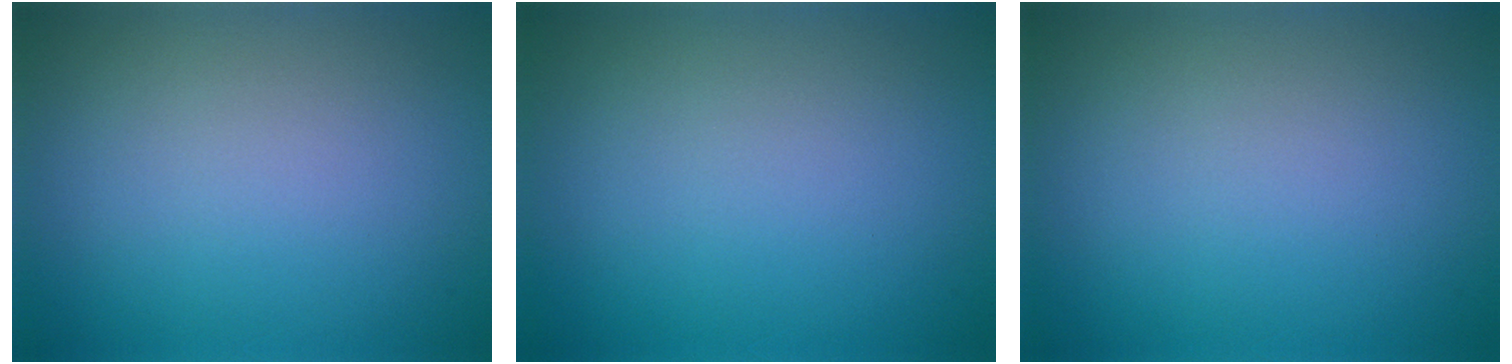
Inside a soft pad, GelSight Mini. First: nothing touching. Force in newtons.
{"total": 0.0}
{"total": 0.0}